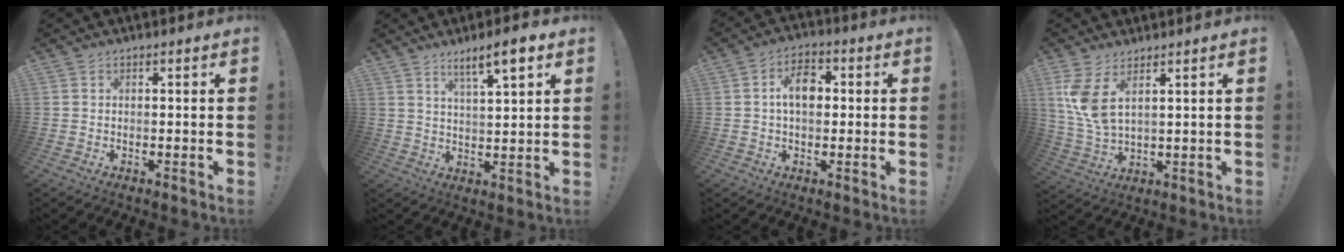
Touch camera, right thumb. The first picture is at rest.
{"total": 8.2, "force": [5.4, 1.2, 6.1], "torque": [-0.090, -0.031, 0.087]}
{"total": 8.3, "force": [1.1, 5.4, 6.2], "torque": [-0.088, 0.009, 0.017]}
{"total": 8.4, "force": [4.2, 3.1, 6.6], "torque": [-0.137, -0.028, 0.081]}